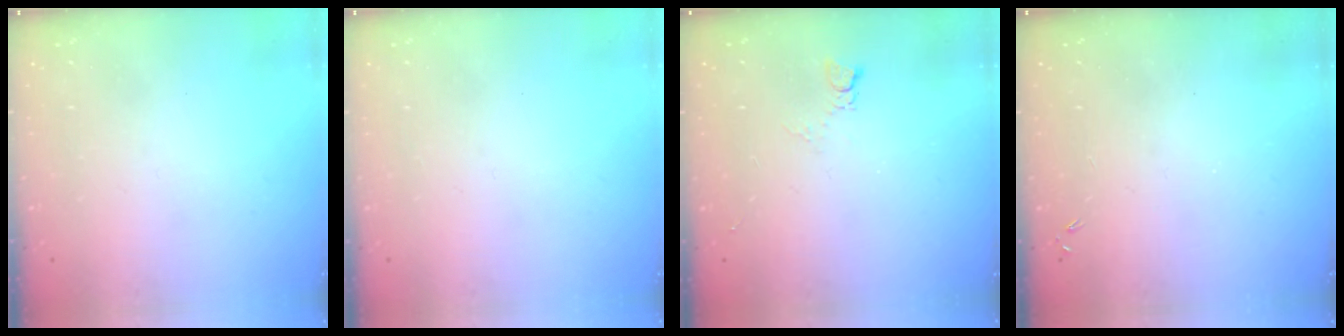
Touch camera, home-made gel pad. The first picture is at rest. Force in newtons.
{"total": 0.0}
{"total": 2.1, "press": 2.1, "slide": 0.3}
{"total": 0.0}